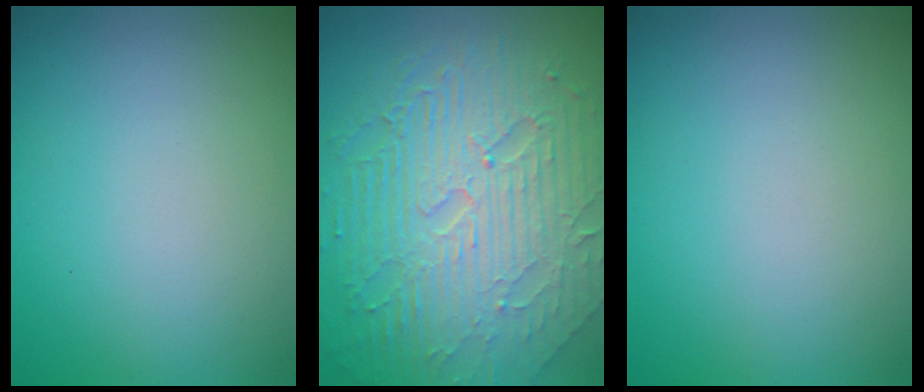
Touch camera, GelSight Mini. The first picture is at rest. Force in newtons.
{"total": 9.8, "press": 6.5, "slide": 7.4}
{"total": 0.0}